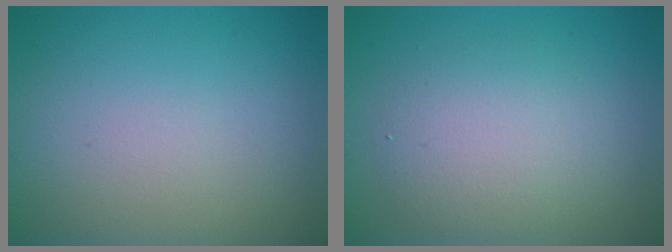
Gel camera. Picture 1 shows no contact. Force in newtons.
{"total": 3.9, "press": 3.9, "slide": 0.0}